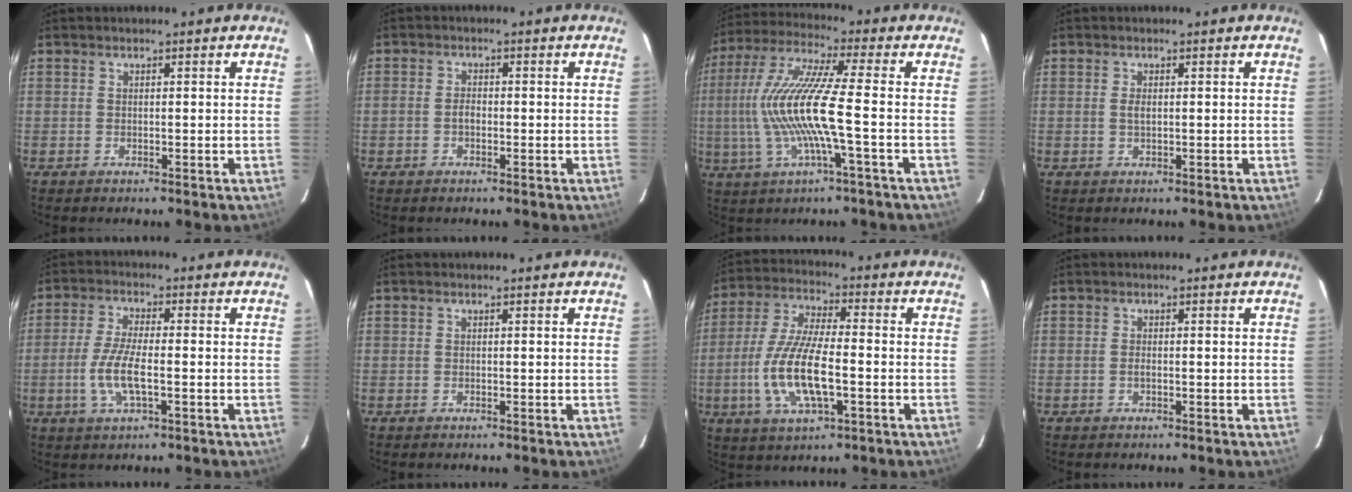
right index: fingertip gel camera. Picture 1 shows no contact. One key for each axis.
{"total": 1.7, "fx": -0.6, "fy": 1.1, "fz": 1.1, "tx": -0.024, "ty": 0.005, "tz": -0.014}
{"total": 14.2, "fx": -2.1, "fy": -0.1, "fz": 14.0, "tx": -0.277, "ty": -0.004, "tz": -0.039}
{"total": 1.2, "fx": 0.1, "fy": 0.6, "fz": 1.1, "tx": -0.021, "ty": 0.000, "tz": 0.000}
{"total": 7.6, "fx": -1.8, "fy": 2.1, "fz": 7.1, "tx": -0.148, "ty": -0.003, "tz": -0.039}
{"total": 0.0}
{"total": 14.1, "fx": -3.2, "fy": 4.6, "fz": 12.9, "tx": -0.271, "ty": -0.006, "tz": -0.062}
{"total": 0.7, "fx": -0.2, "fy": 0.2, "fz": 0.7, "tx": -0.014, "ty": 0.000, "tz": -0.005}